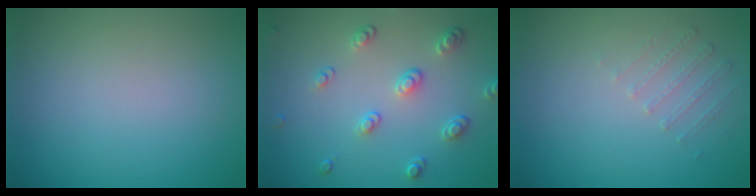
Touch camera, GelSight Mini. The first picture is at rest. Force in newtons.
{"total": 2.8, "press": 2.5, "slide": 1.1}
{"total": 1.1, "press": 0.7, "slide": 0.8}